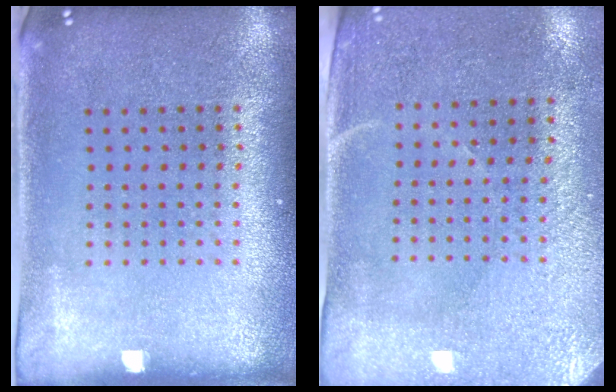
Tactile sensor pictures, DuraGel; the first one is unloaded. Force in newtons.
{"total": 2.9, "press": 2.5, "slide": 1.5}